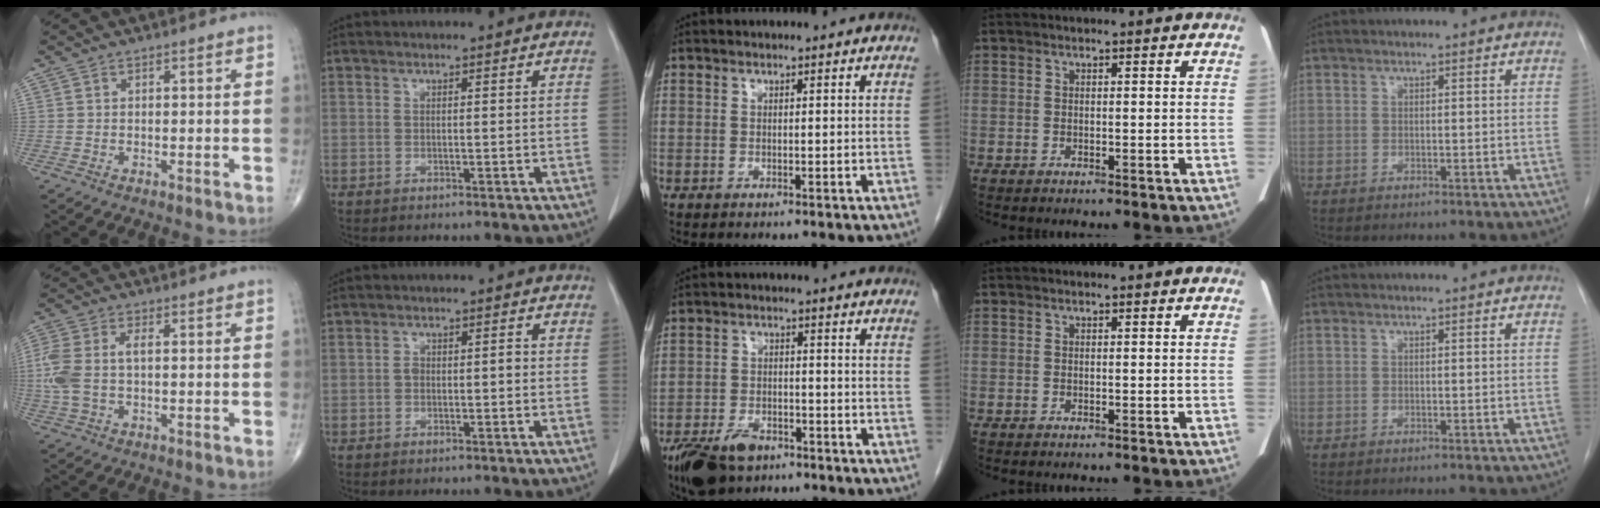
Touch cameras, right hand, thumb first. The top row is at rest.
{"thumb": {"total": 8.3, "force": [0.2, 4.4, 7.1], "torque": [-0.194, 0.017, 0.004]}, "index": {"total": 1.6, "force": [-0.4, 0.8, 1.3], "torque": [-0.020, 0.004, -0.006]}, "middle": {"total": 8.1, "force": [-5.5, 4.1, 4.4], "torque": [-0.082, -0.006, -0.092]}}